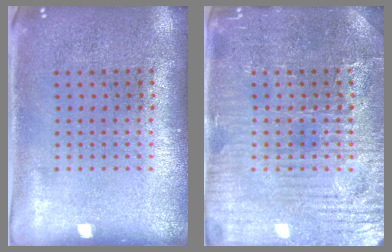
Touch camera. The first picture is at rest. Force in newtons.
{"total": 4.2, "press": 4.1, "slide": 0.9}